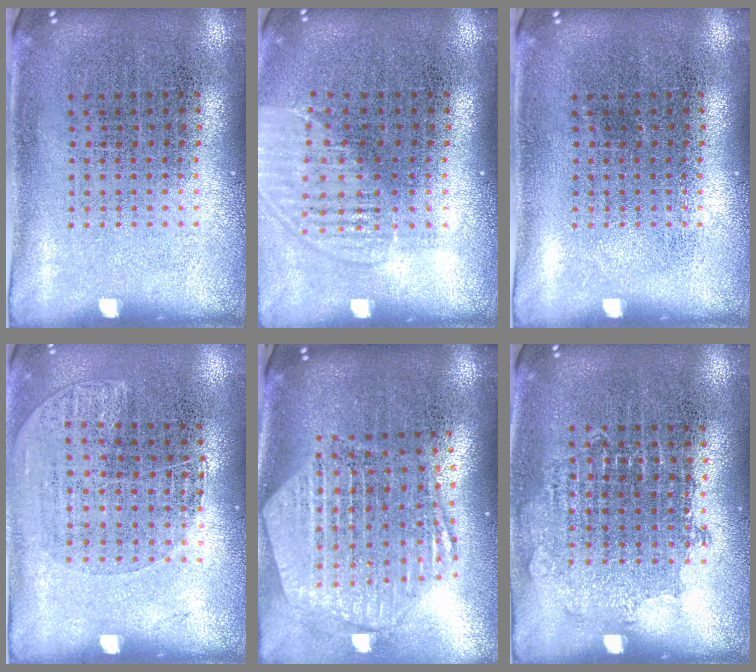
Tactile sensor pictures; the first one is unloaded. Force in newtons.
{"total": 1.5, "press": 1.3, "slide": 0.6}
{"total": 0.0}
{"total": 1.1, "press": 0.9, "slide": 0.5}
{"total": 2.7, "press": 2.2, "slide": 1.5}
{"total": 0.8, "press": 0.8, "slide": 0.2}